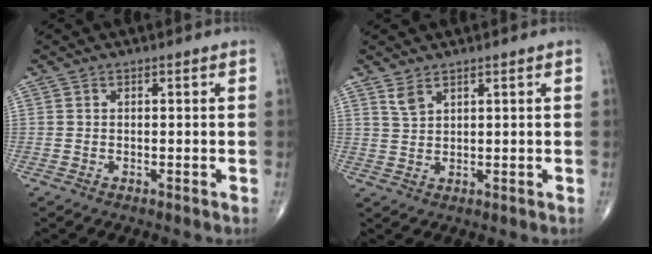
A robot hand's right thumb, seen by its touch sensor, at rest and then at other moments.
{"total": 2.5, "force": [1.8, 1.0, 1.4], "torque": [-0.028, -0.006, 0.044]}